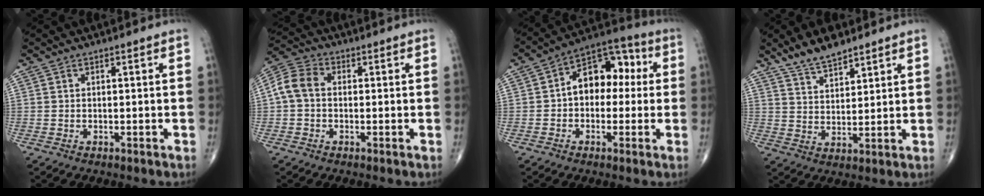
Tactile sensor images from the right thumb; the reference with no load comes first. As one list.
[{"total": 6.5, "force": [0.1, 4.8, 4.4], "torque": [-0.085, 0.022, -0.010]}, {"total": 12.3, "force": [1.0, 8.2, 9.1], "torque": [-0.098, 0.040, 0.000]}, {"total": 7.6, "force": [6.0, 2.6, 3.7], "torque": [-0.051, -0.033, 0.115]}]